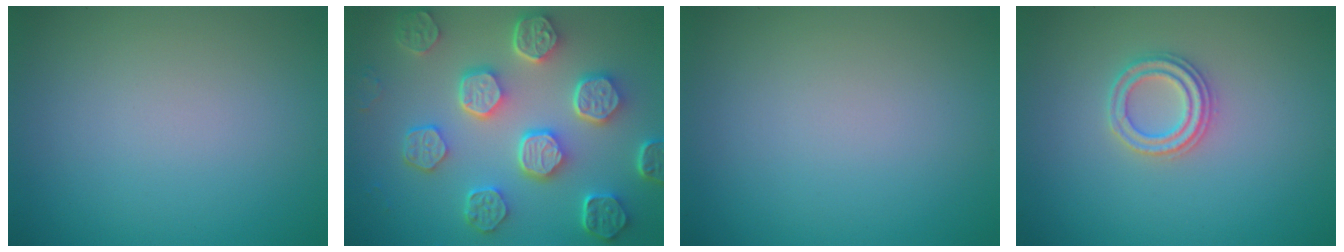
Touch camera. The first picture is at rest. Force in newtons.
{"total": 7.9, "press": 6.0, "slide": 5.2}
{"total": 0.0}
{"total": 2.3, "press": 2.3, "slide": 0.3}